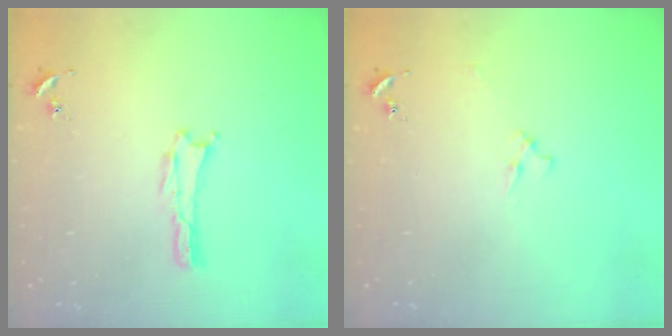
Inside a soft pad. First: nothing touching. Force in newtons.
{"total": 2.4, "press": 2.4, "slide": 0.3}